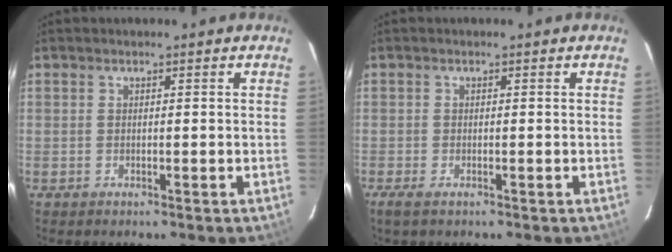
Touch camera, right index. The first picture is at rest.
{"total": 2.2, "force": [-1.5, 0.7, 1.5], "torque": [-0.031, -0.009, -0.027]}